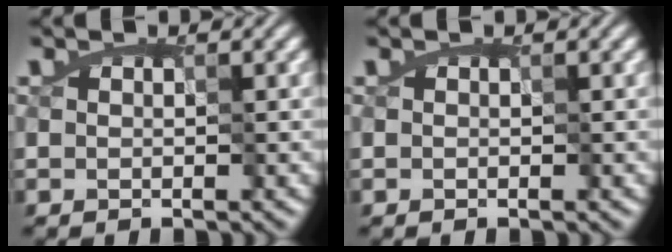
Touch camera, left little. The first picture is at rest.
{"total": 0.0}